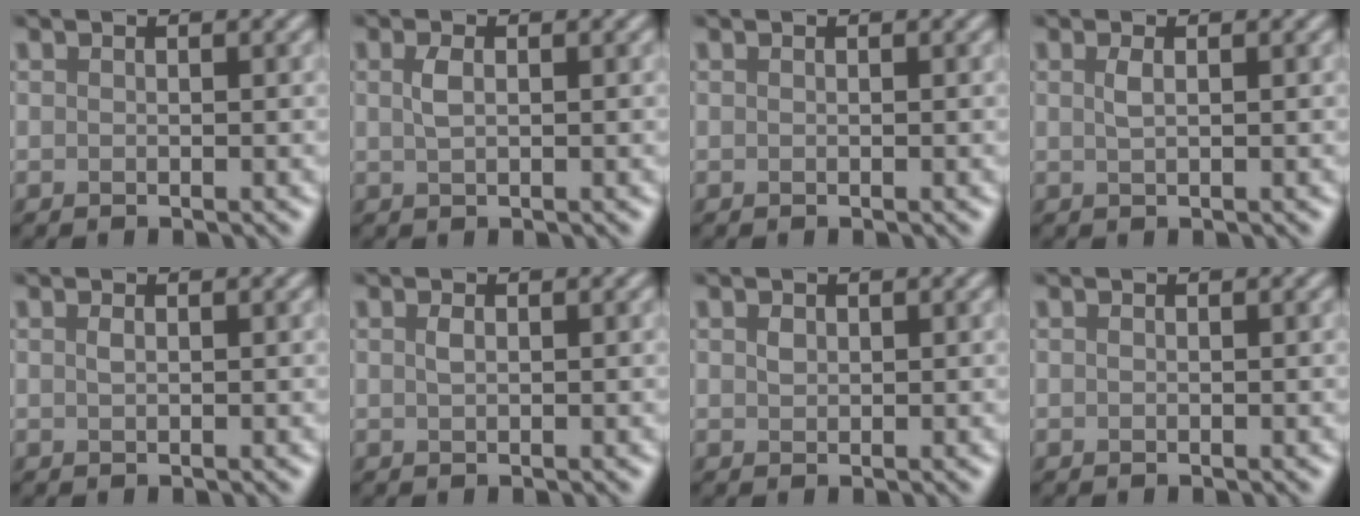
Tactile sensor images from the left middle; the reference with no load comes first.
{"total": 1.4, "force": [0.4, 0.6, 1.2], "torque": [-0.028, 0.002, 0.008]}
{"total": 0.0}
{"total": 1.1, "force": [0.4, 0.4, 0.9], "torque": [-0.020, 0.003, 0.008]}
{"total": 0.6, "force": [0.2, 0.2, 0.5], "torque": [-0.012, 0.002, 0.004]}
{"total": 0.8, "force": [0.2, 0.4, 0.6], "torque": [-0.015, 0.002, 0.004]}
{"total": 0.8, "force": [0.3, 0.6, 0.4], "torque": [-0.011, 0.000, 0.006]}
{"total": 0.0}